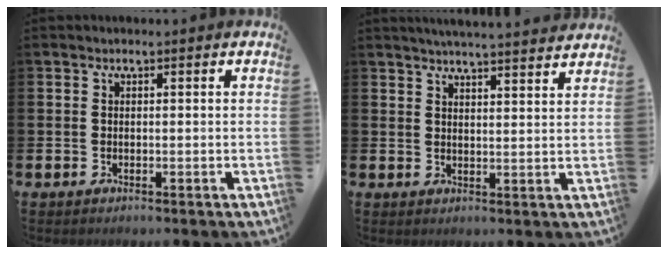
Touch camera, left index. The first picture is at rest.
{"total": 4.5, "force": [4.4, -0.7, 0.5], "torque": [-0.013, -0.028, 0.076]}